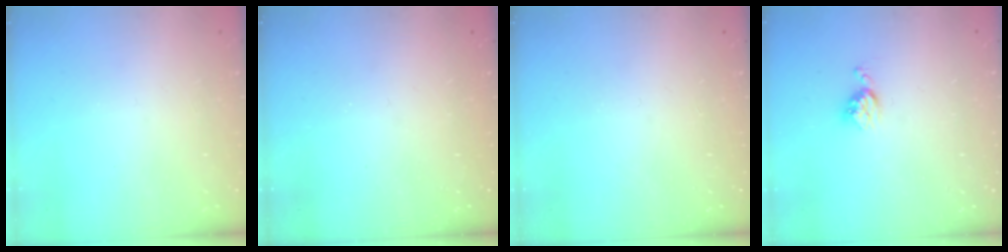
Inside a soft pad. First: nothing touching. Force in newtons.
{"total": 0.0}
{"total": 0.0}
{"total": 4.2, "press": 4.2, "slide": 0.5}